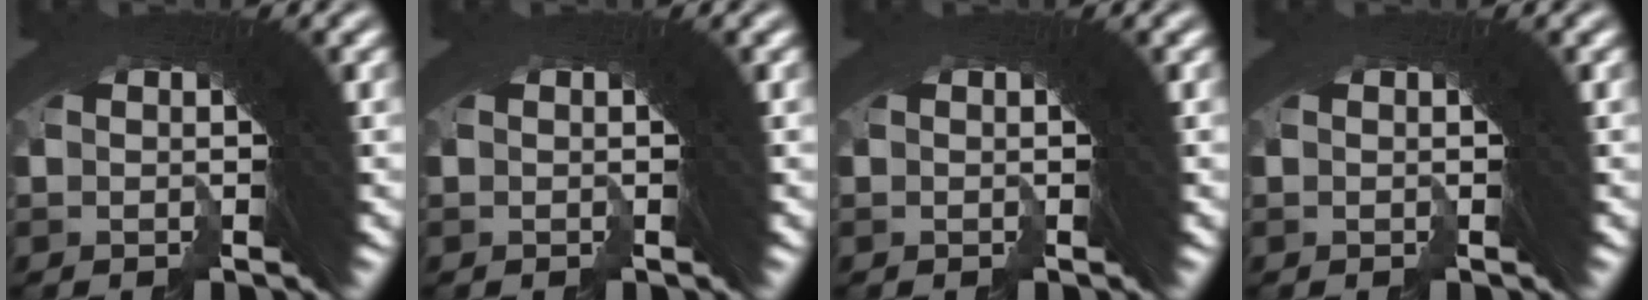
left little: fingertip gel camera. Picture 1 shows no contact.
{"total": 0.0}
{"total": 0.0}
{"total": 0.0}